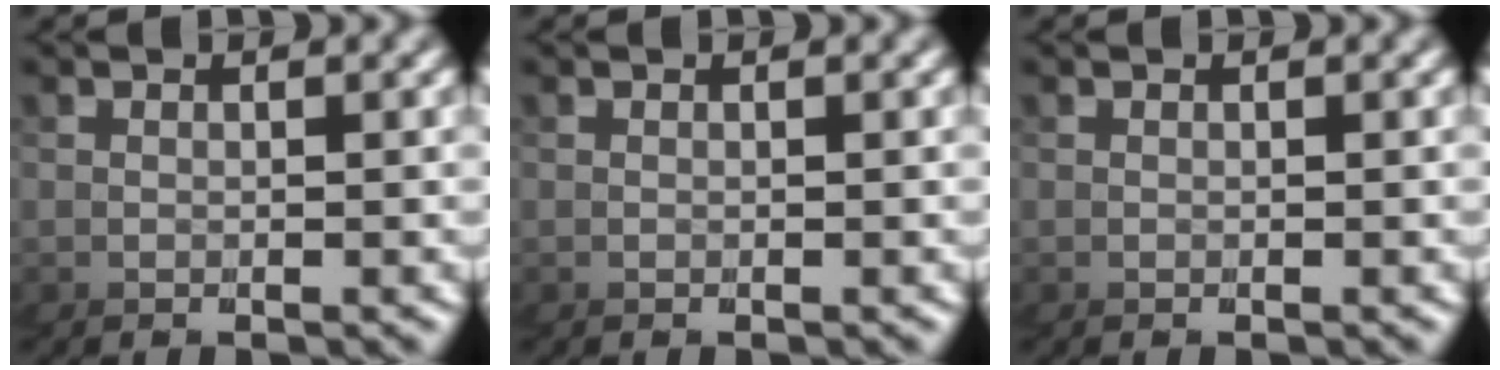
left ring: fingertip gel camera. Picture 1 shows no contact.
{"total": 0.0}
{"total": 0.0}